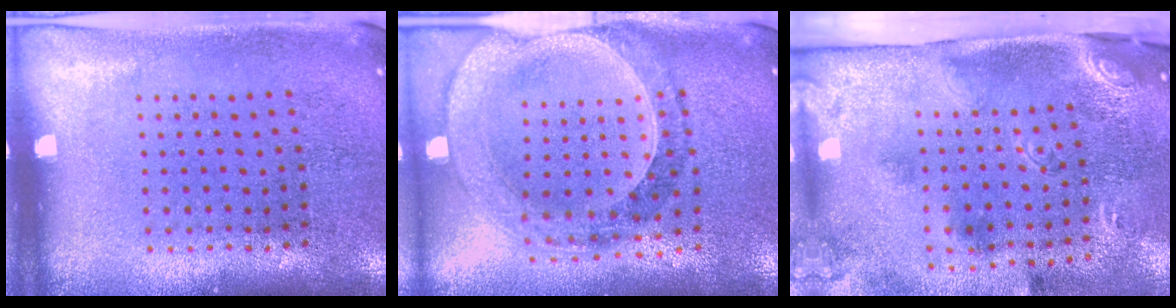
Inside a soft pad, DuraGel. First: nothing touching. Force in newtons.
{"total": 1.5, "press": 1.4, "slide": 0.4}
{"total": 3.0, "press": 1.8, "slide": 2.3}